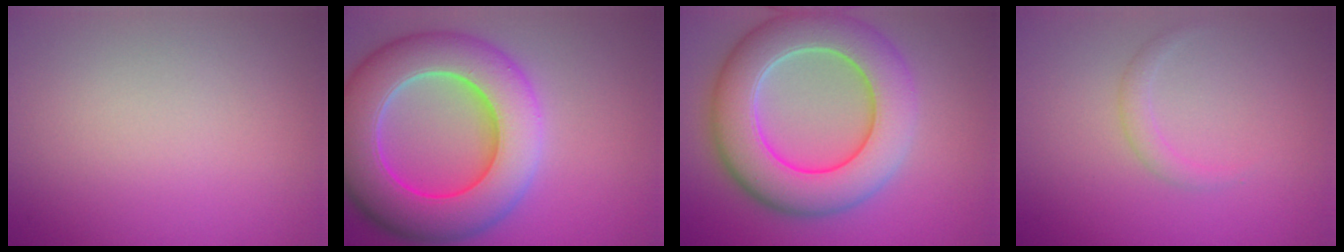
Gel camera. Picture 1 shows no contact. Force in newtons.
{"total": 11.5, "press": 11.5, "slide": 0.9}
{"total": 9.8, "press": 9.8, "slide": 0.3}
{"total": 1.1, "press": 1.1, "slide": 0.1}